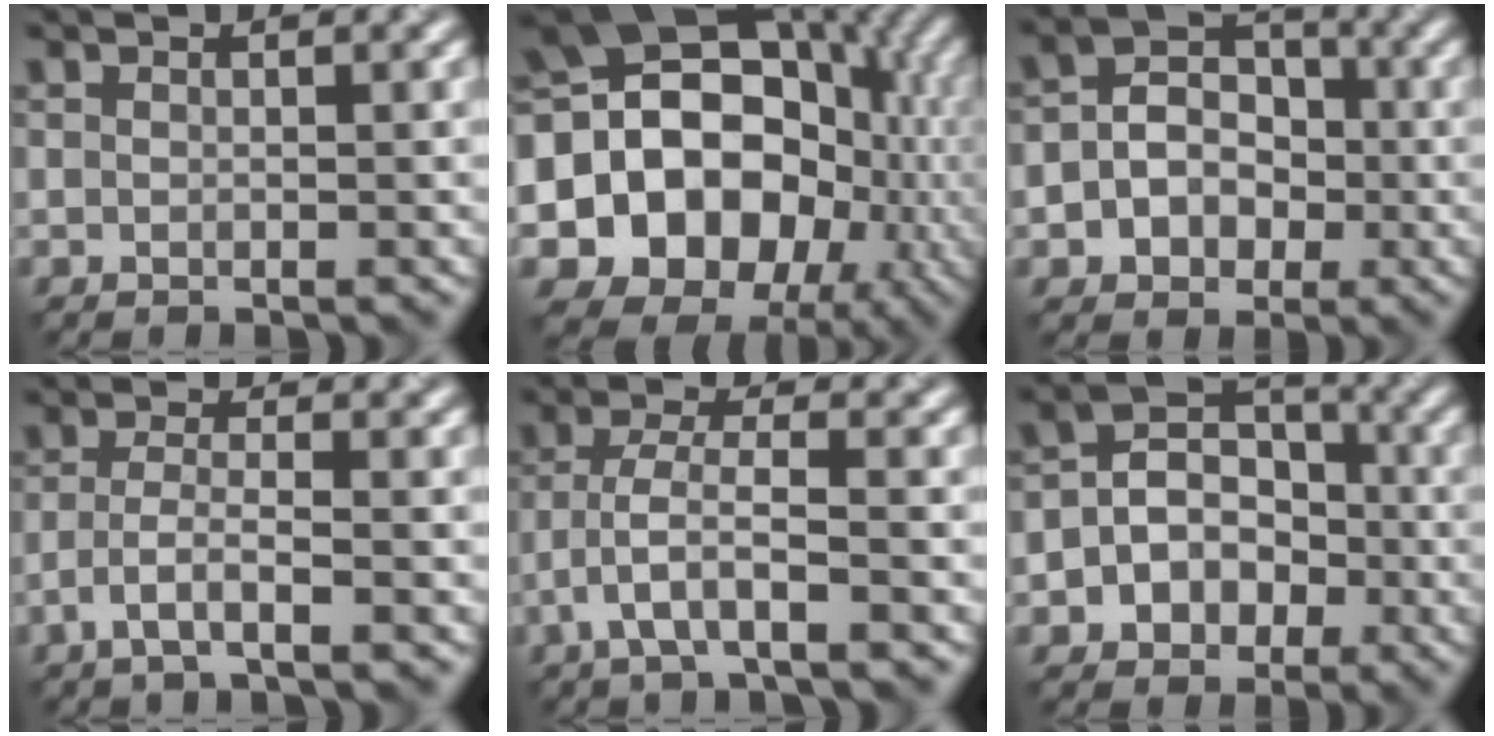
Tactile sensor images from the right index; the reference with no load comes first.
{"total": 20.9, "force": [-0.5, 17.6, 11.4], "torque": [-0.176, 0.001, -0.025]}
{"total": 4.3, "force": [-0.7, 3.7, 2.0], "torque": [-0.021, 0.013, -0.021]}
{"total": 2.3, "force": [-1.4, 0.2, 1.9], "torque": [-0.043, 0.009, -0.037]}
{"total": 3.1, "force": [-1.6, 0.5, 2.7], "torque": [-0.056, 0.012, -0.038]}
{"total": 5.1, "force": [-1.2, 4.4, 2.2], "torque": [-0.016, 0.015, -0.040]}